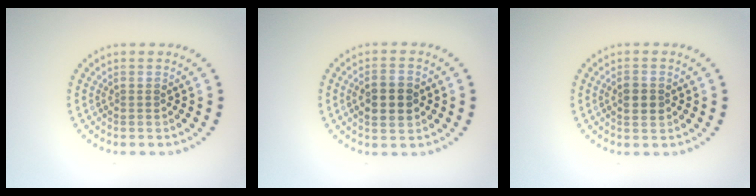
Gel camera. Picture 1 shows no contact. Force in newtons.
{"total": 3.6, "press": 3.6, "slide": 0.1}
{"total": 1.7, "press": 1.7, "slide": 0.1}